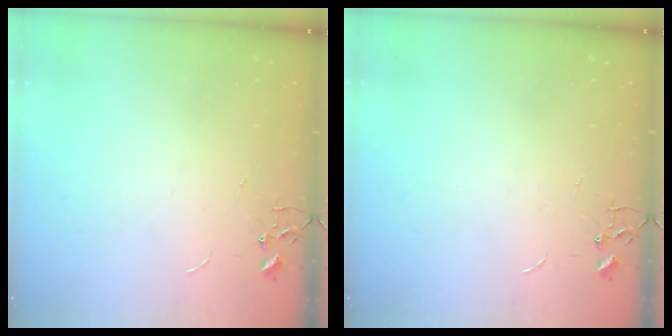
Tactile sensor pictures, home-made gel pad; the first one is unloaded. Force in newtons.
{"total": 0.0}